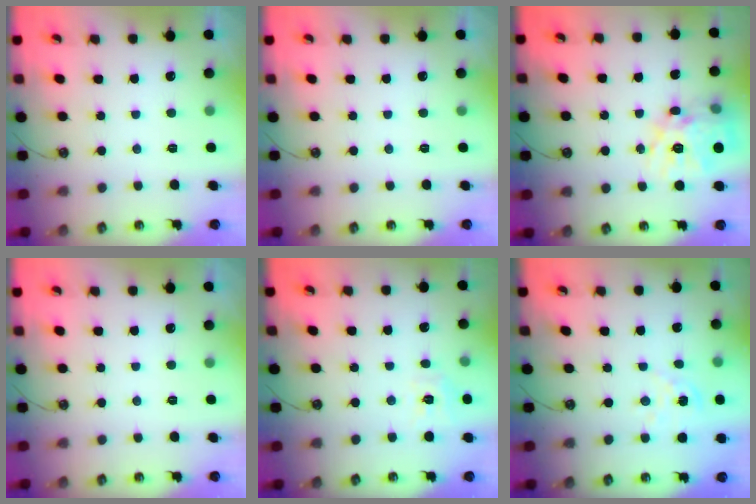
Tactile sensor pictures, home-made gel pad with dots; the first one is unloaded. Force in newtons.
{"total": 0.0}
{"total": 18.0, "press": 17.9, "slide": 1.7}
{"total": 0.0}
{"total": 7.0, "press": 7.0, "slide": 0.7}
{"total": 2.6, "press": 2.6, "slide": 0.4}